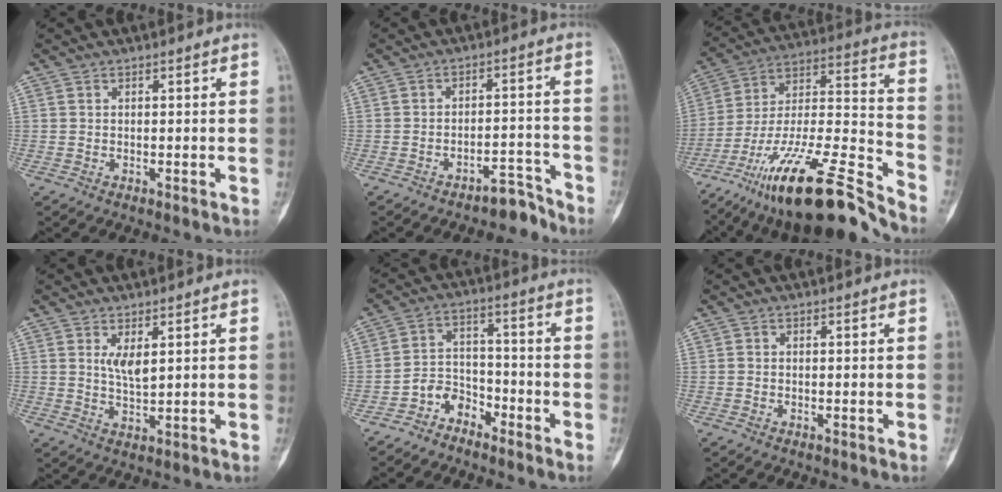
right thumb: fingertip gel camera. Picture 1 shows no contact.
{"total": 5.0, "force": [-4.5, 1.9, 1.3], "torque": [-0.002, 0.064, -0.064]}
{"total": 25.6, "force": [-18.7, 4.9, 16.7], "torque": [-0.271, 0.084, -0.323]}
{"total": 3.5, "force": [1.4, 1.1, 3.0], "torque": [-0.055, -0.017, 0.031]}
{"total": 5.8, "force": [-4.4, 3.5, 1.2], "torque": [0.002, 0.052, -0.090]}
{"total": 0.0}